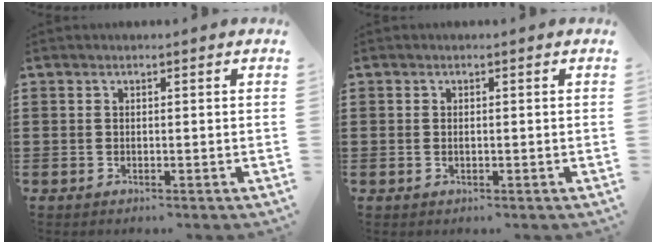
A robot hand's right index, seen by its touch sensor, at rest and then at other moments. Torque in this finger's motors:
{"motor_torque": [-0.05, 2.10, 0.02, -0.01]}